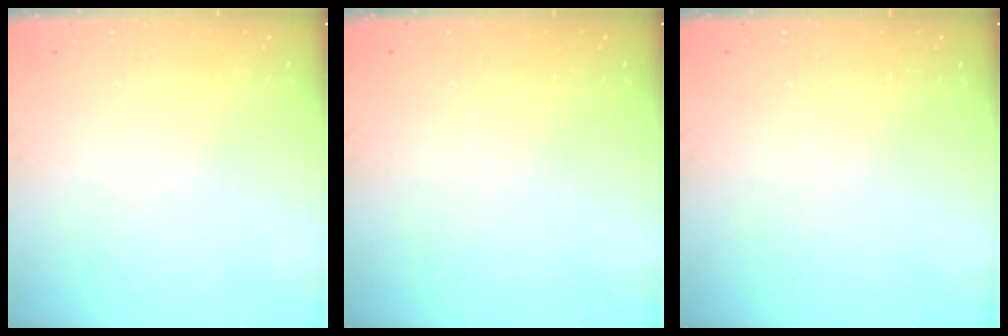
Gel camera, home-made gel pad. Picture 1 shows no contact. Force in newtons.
{"total": 0.0}
{"total": 0.0}